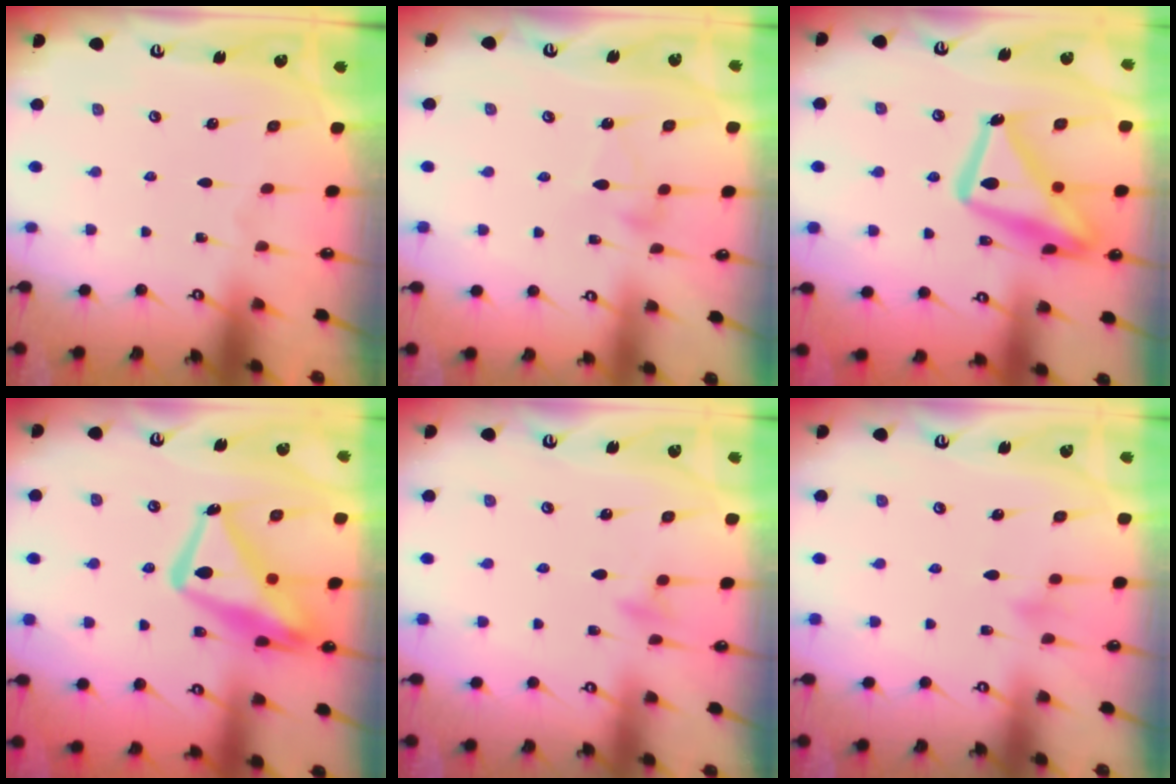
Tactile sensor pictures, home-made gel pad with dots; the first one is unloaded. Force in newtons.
{"total": 3.3, "press": 3.3, "slide": 0.2}
{"total": 19.0, "press": 18.9, "slide": 1.4}
{"total": 17.6, "press": 17.5, "slide": 1.7}
{"total": 5.4, "press": 5.4, "slide": 0.7}
{"total": 7.1, "press": 7.1, "slide": 0.3}